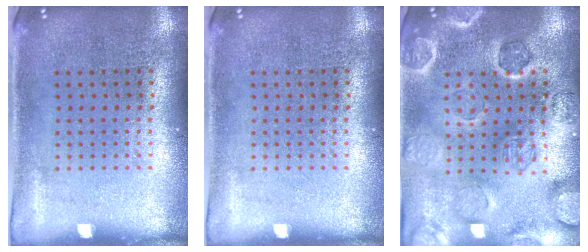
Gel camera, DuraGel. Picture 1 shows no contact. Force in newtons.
{"total": 0.0}
{"total": 2.6, "press": 2.6, "slide": 0.2}